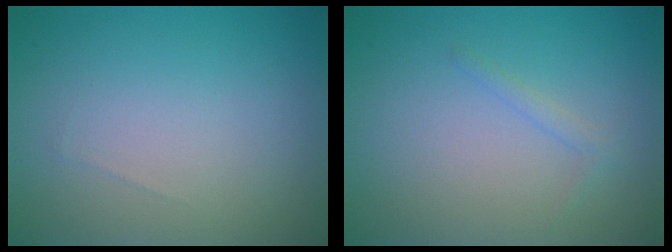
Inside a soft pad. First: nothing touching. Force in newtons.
{"total": 0.8, "press": 0.8, "slide": 0.1}